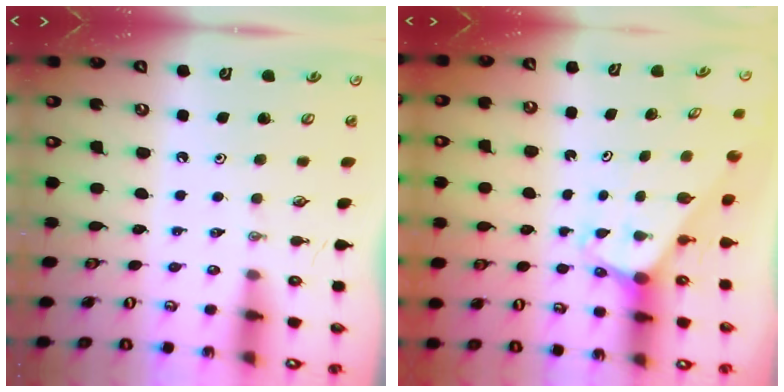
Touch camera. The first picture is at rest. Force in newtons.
{"total": 2.0, "press": 2.0, "slide": 0.1}